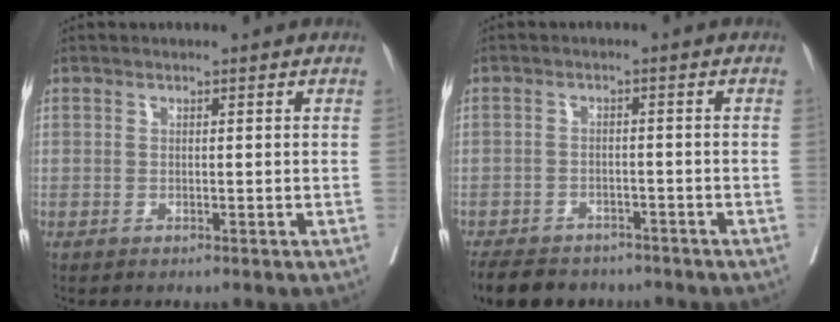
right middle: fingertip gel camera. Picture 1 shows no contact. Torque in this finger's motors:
{"motor_torque": [0.09, -0.07, 0.07, 0.04]}